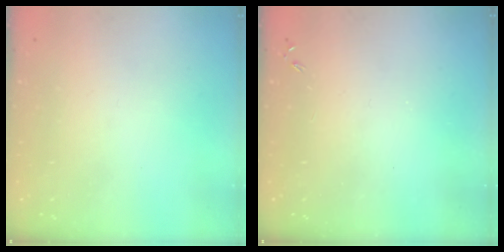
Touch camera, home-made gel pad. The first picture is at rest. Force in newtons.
{"total": 0.0}